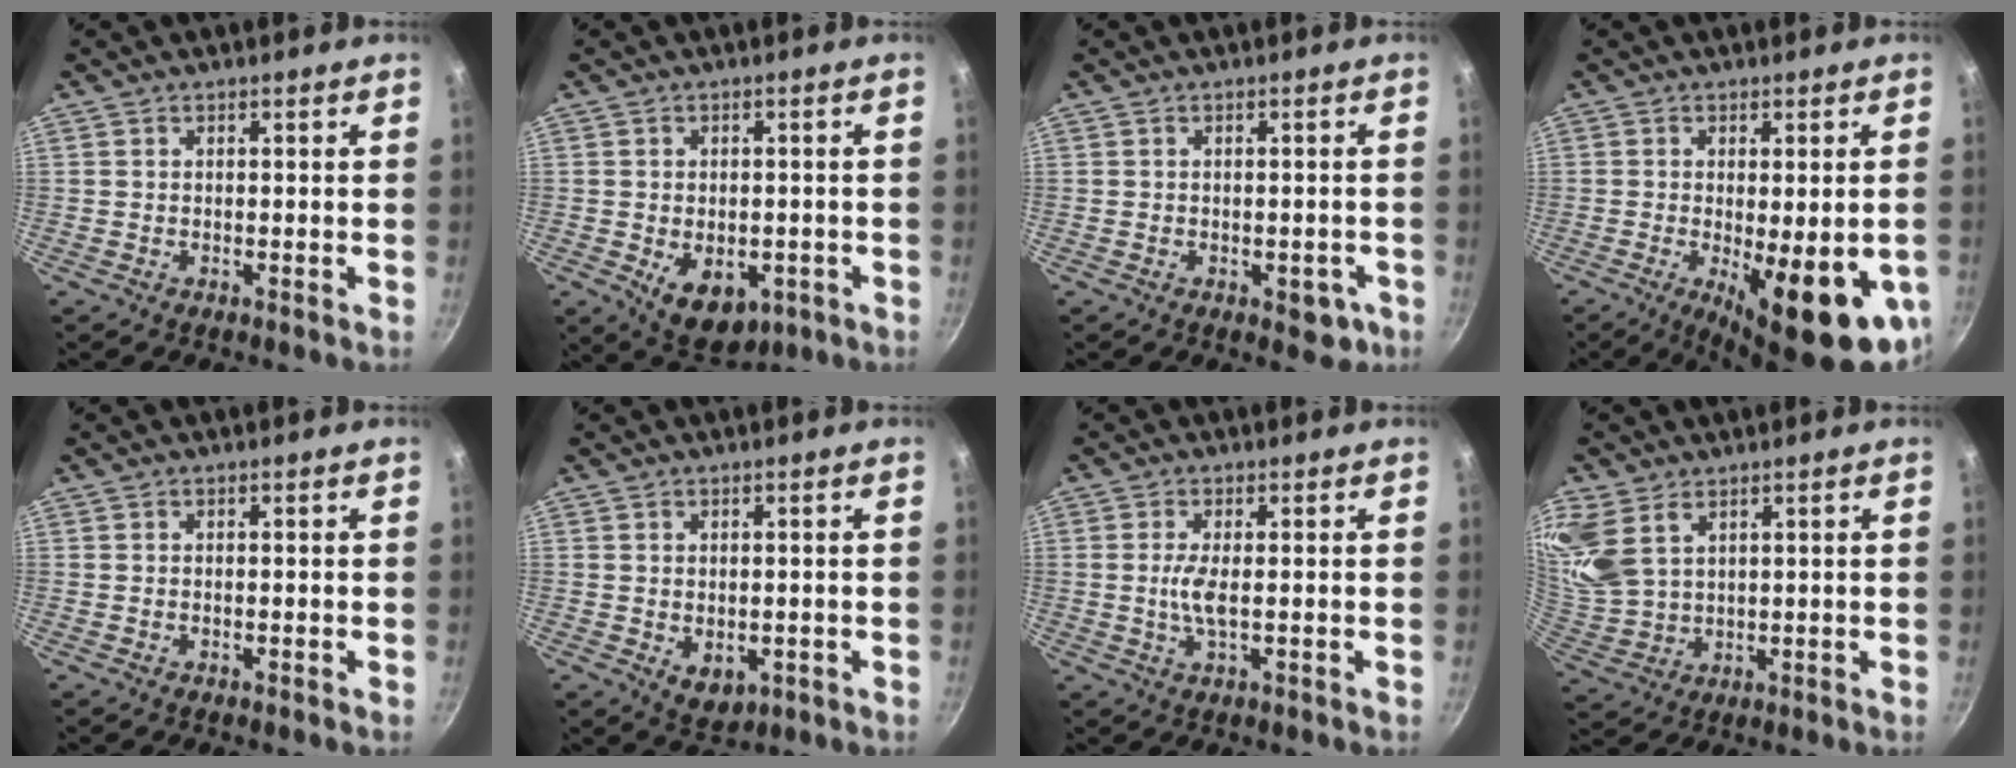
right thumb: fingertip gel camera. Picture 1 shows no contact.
{"total": 9.0, "force": [-2.5, 6.0, 6.3], "torque": [-0.069, -0.003, -0.018]}
{"total": 4.3, "force": [-1.6, 2.5, 3.1], "torque": [-0.017, 0.013, -0.013]}
{"total": 16.2, "force": [-4.1, 5.0, 14.8], "torque": [-0.180, -0.019, -0.042]}
{"total": 0.0}
{"total": 4.6, "force": [-0.5, 3.2, 3.2], "torque": [-0.040, -0.007, 0.003]}
{"total": 3.7, "force": [0.0, 0.9, 3.6], "torque": [-0.082, -0.002, -0.001]}
{"total": 12.5, "force": [6.5, 8.1, 7.0], "torque": [-0.159, -0.005, 0.147]}